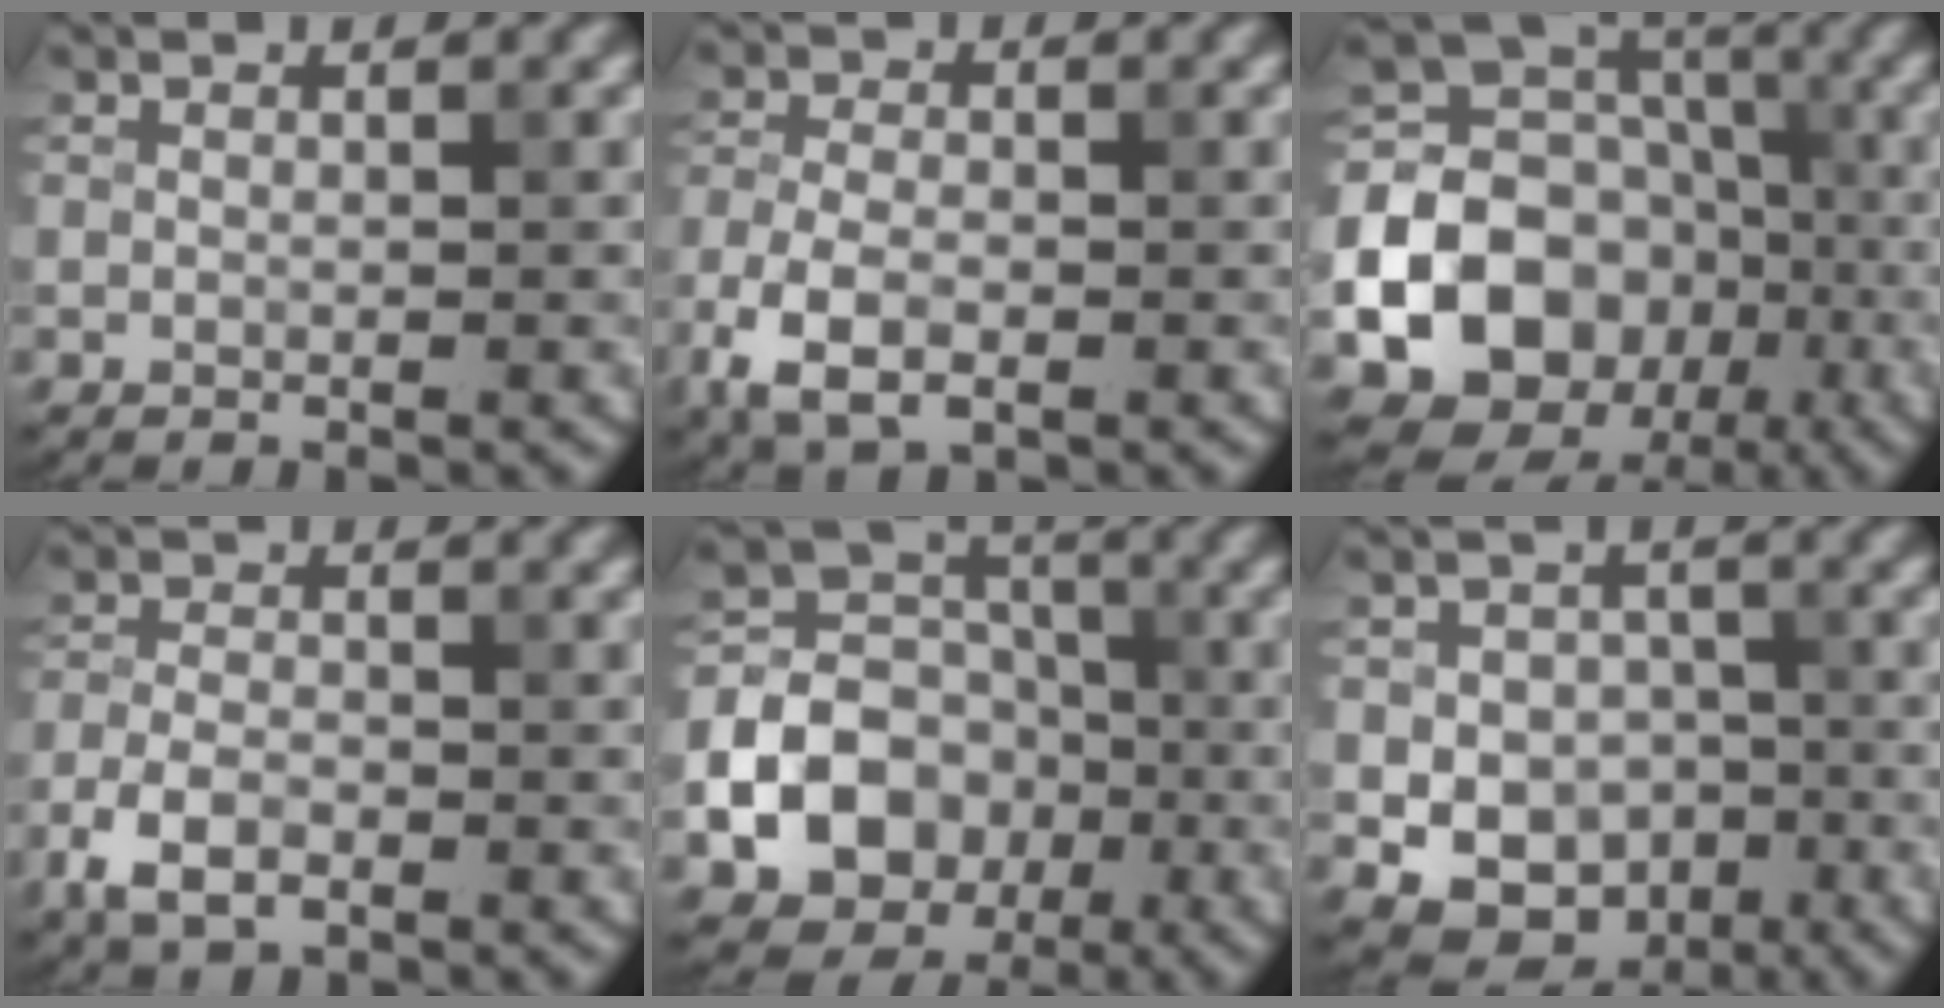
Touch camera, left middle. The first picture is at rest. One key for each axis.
{"total": 4.9, "fx": -2.3, "fy": 2.6, "fz": 3.4, "tx": -0.075, "ty": -0.006, "tz": -0.052}
{"total": 21.5, "fx": -6.8, "fy": 19.0, "fz": 7.5, "tx": -0.185, "ty": -0.036, "tz": -0.134}
{"total": 3.8, "fx": -2.1, "fy": 2.0, "fz": 2.5, "tx": -0.050, "ty": -0.002, "tz": -0.049}
{"total": 11.8, "fx": -3.9, "fy": 9.9, "fz": 5.0, "tx": -0.091, "ty": -0.029, "tz": -0.089}
{"total": 8.6, "fx": -2.7, "fy": 7.1, "fz": 4.1, "tx": -0.036, "ty": -0.015, "tz": -0.058}